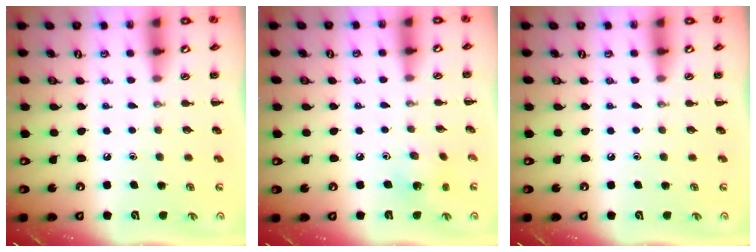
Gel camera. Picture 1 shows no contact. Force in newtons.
{"total": 2.6, "press": 2.6, "slide": 0.5}
{"total": 0.0}